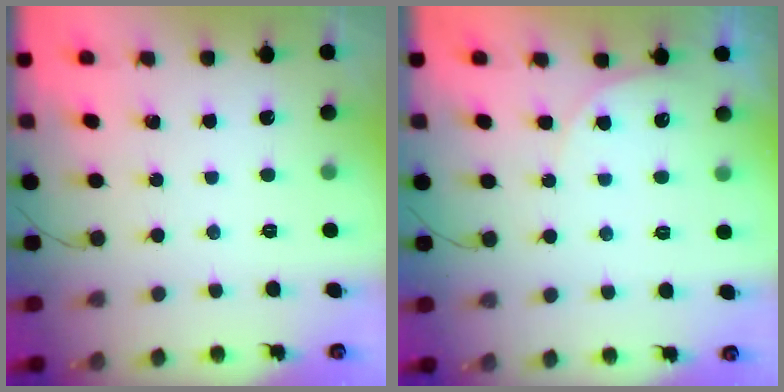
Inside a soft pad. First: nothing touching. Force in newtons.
{"total": 4.4, "press": 4.4, "slide": 0.4}